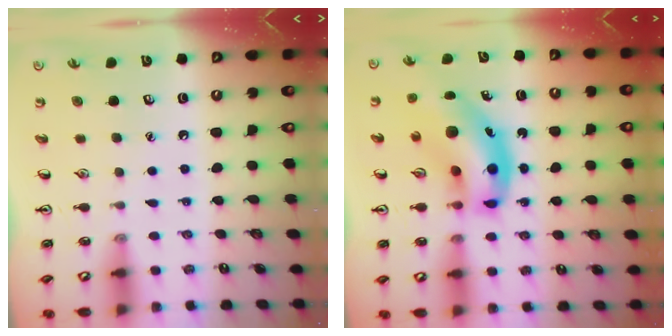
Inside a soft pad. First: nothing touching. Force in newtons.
{"total": 12.6, "press": 12.1, "slide": 3.6}